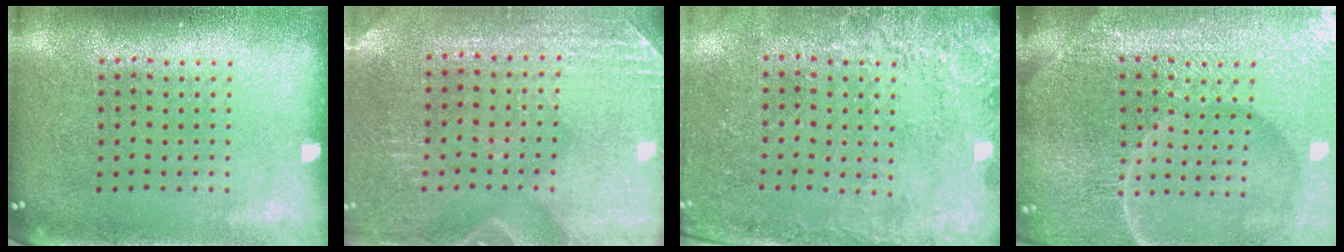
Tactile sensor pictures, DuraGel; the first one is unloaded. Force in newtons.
{"total": 3.0, "press": 2.8, "slide": 1.0}
{"total": 2.5, "press": 2.4, "slide": 0.8}
{"total": 6.0, "press": 5.5, "slide": 2.4}